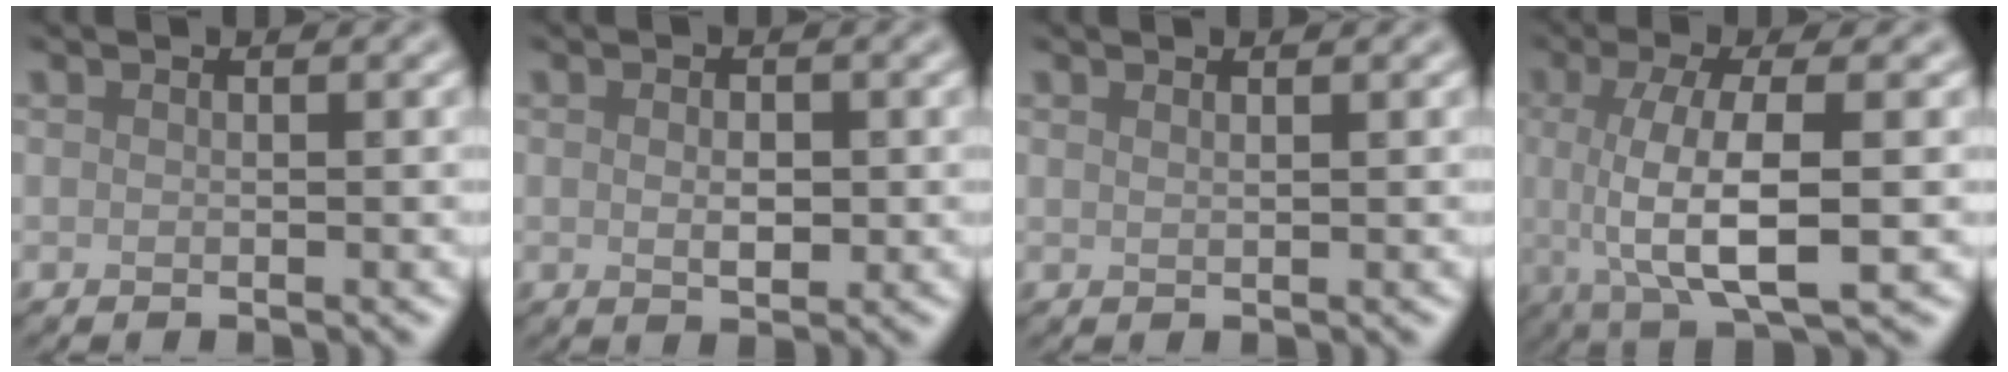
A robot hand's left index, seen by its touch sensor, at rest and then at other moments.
{"total": 2.0, "force": [0.0, 1.1, 1.7], "torque": [-0.031, -0.001, 0.002]}
{"total": 0.8, "force": [0.6, 0.3, 0.4], "torque": [-0.005, -0.001, 0.005]}
{"total": 7.6, "force": [-0.3, 2.3, 7.3], "torque": [-0.132, -0.002, -0.006]}